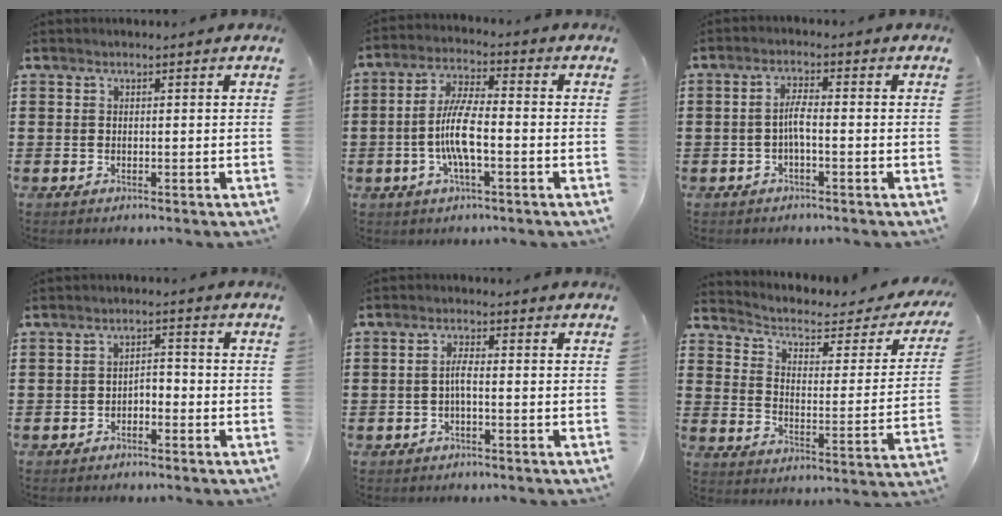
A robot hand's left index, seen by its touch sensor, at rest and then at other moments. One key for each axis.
{"total": 7.9, "fx": -1.7, "fy": 2.5, "fz": 7.4, "tx": -0.168, "ty": -0.005, "tz": -0.041}
{"total": 3.0, "fx": -0.7, "fy": 0.6, "fz": 2.9, "tx": -0.062, "ty": 0.001, "tz": -0.017}
{"total": 2.1, "fx": -1.8, "fy": 0.8, "fz": 0.8, "tx": -0.021, "ty": 0.003, "tz": -0.041}
{"total": 2.4, "fx": -0.7, "fy": 0.9, "fz": 2.2, "tx": -0.049, "ty": 0.002, "tz": -0.017}
{"total": 3.2, "fx": 2.1, "fy": 1.3, "fz": 2.1, "tx": -0.055, "ty": -0.017, "tz": 0.026}